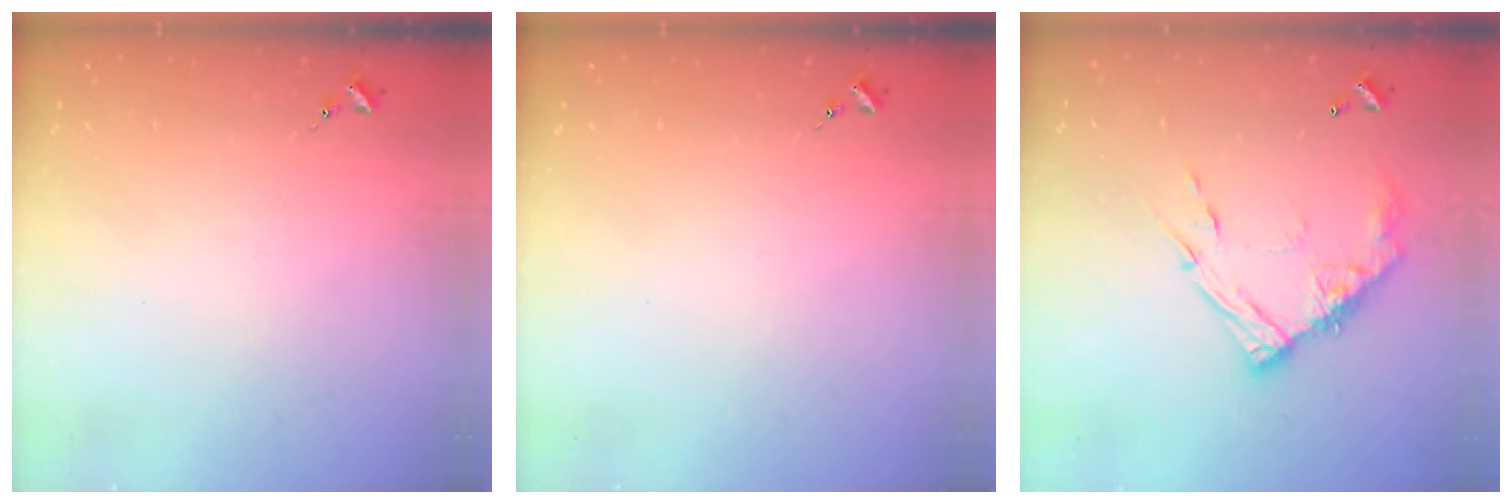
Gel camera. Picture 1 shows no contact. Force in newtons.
{"total": 0.0}
{"total": 14.5, "press": 14.4, "slide": 1.3}